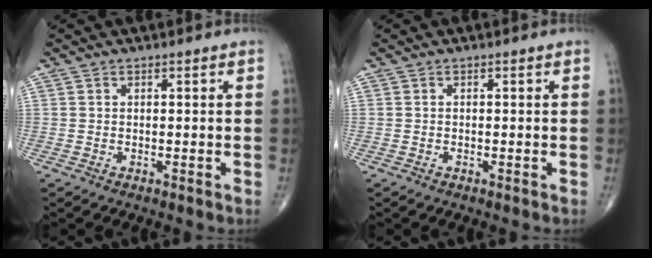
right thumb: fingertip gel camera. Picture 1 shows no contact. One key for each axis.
{"total": 0.0}